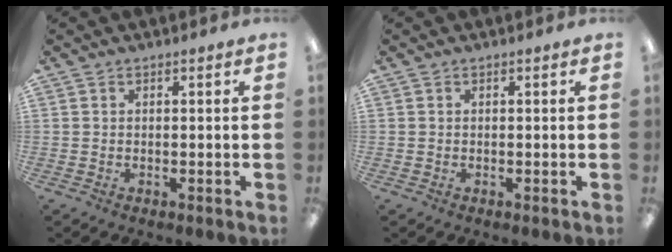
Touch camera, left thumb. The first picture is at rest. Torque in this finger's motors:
{"motor_torque": [-0.22, 0.00, -0.21, 0.09, 0.02]}